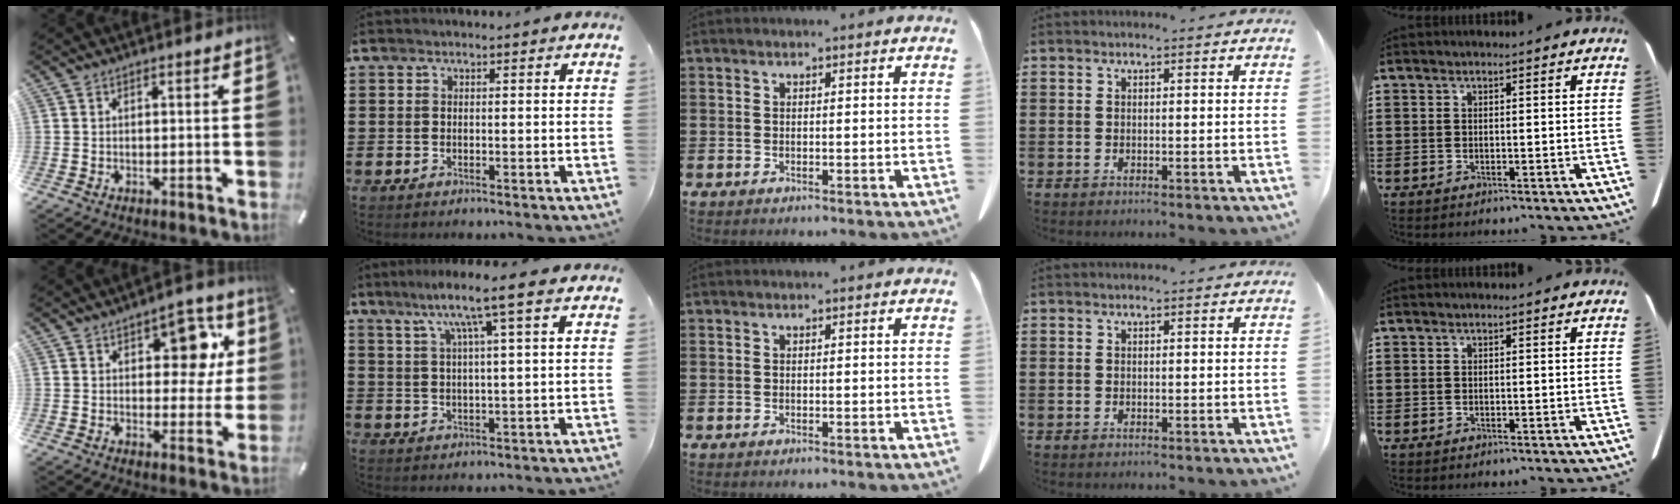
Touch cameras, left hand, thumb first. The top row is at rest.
{"thumb": {"total": 10.9, "force": [4.3, 6.7, 7.4], "torque": [-0.083, -0.017, 0.070]}, "index": {"total": 7.5, "force": [3.8, -0.3, 6.4], "torque": [-0.135, 0.000, 0.058]}}